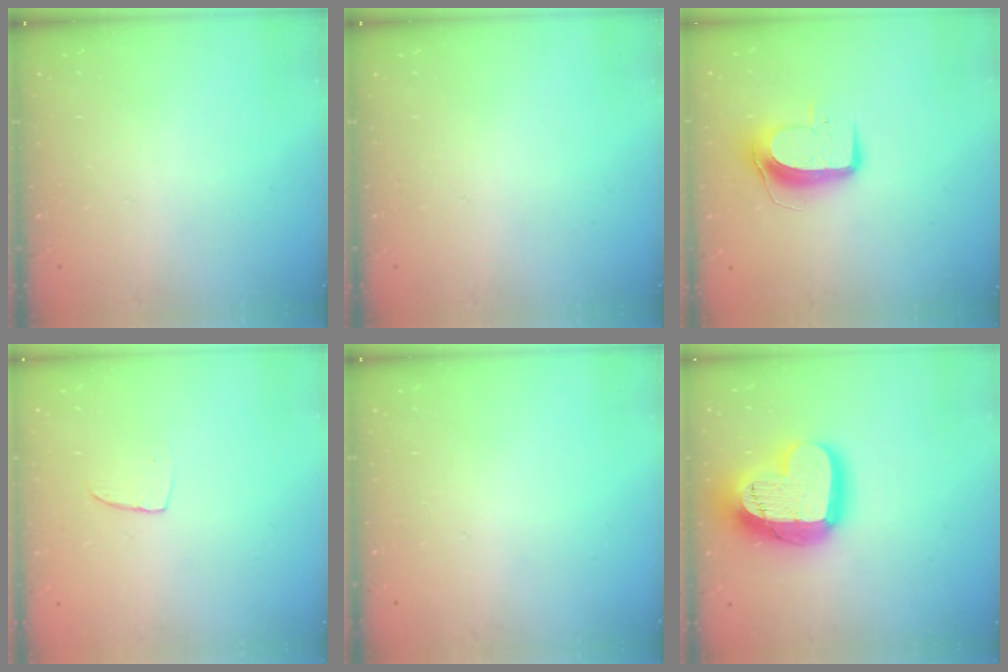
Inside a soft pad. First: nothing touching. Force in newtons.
{"total": 0.0}
{"total": 9.2, "press": 9.2, "slide": 0.7}
{"total": 3.1, "press": 3.1, "slide": 0.2}
{"total": 0.0}
{"total": 24.2, "press": 24.1, "slide": 1.8}